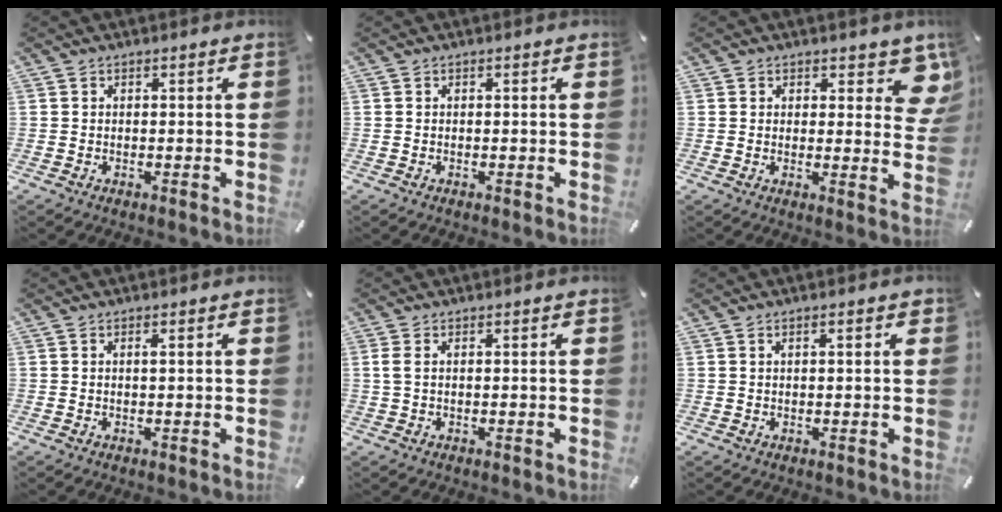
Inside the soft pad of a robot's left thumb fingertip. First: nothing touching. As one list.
[{"total": 0.0}, {"total": 7.6, "force": [4.4, 4.2, 4.6], "torque": [-0.035, -0.032, 0.073]}, {"total": 0.9, "force": [0.2, 0.1, 0.9], "torque": [-0.016, 0.000, 0.002]}, {"total": 1.4, "force": [0.1, 0.4, 1.4], "torque": [-0.027, -0.001, 0.001]}, {"total": 1.5, "force": [0.4, 0.4, 1.3], "torque": [-0.026, 0.003, 0.006]}]